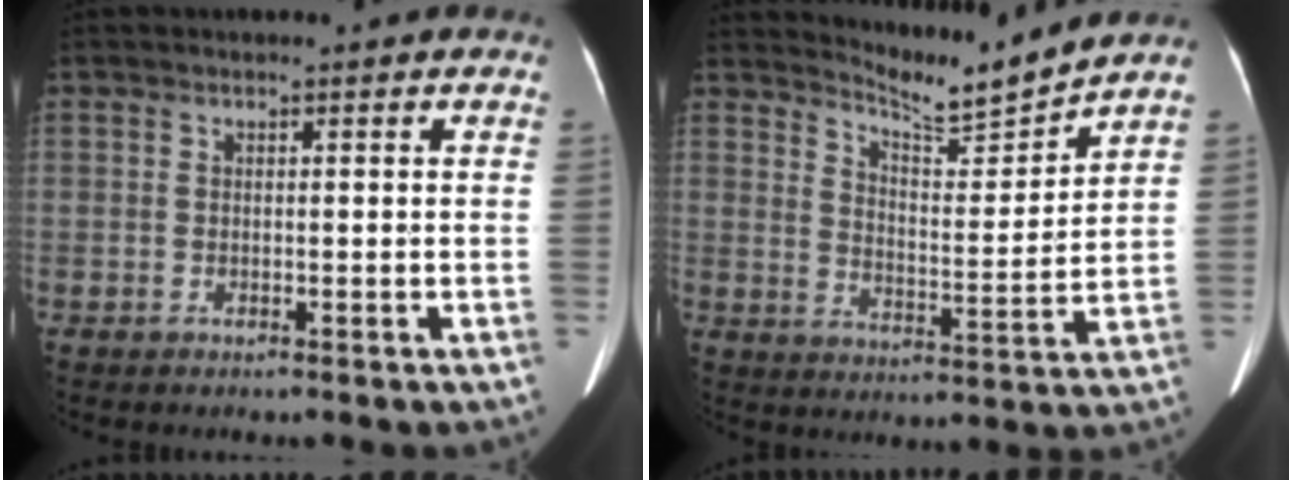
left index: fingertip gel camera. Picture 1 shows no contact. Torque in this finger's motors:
{"motor_torque": [0.62, -1.01, 0.00, 0.00]}